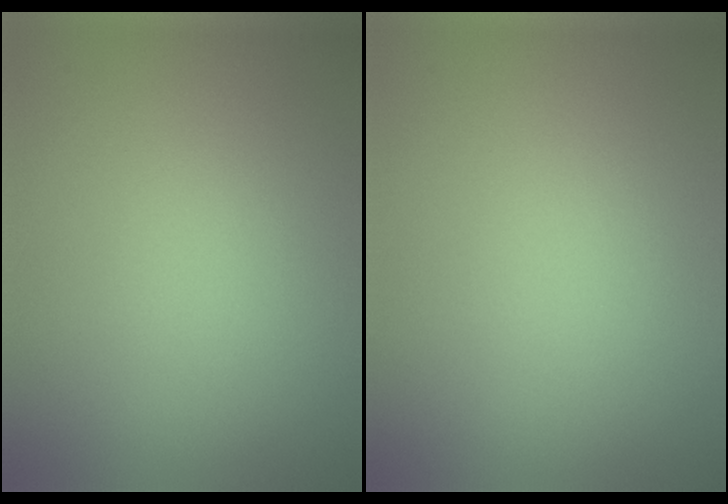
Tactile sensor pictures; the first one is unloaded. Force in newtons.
{"total": 0.0}